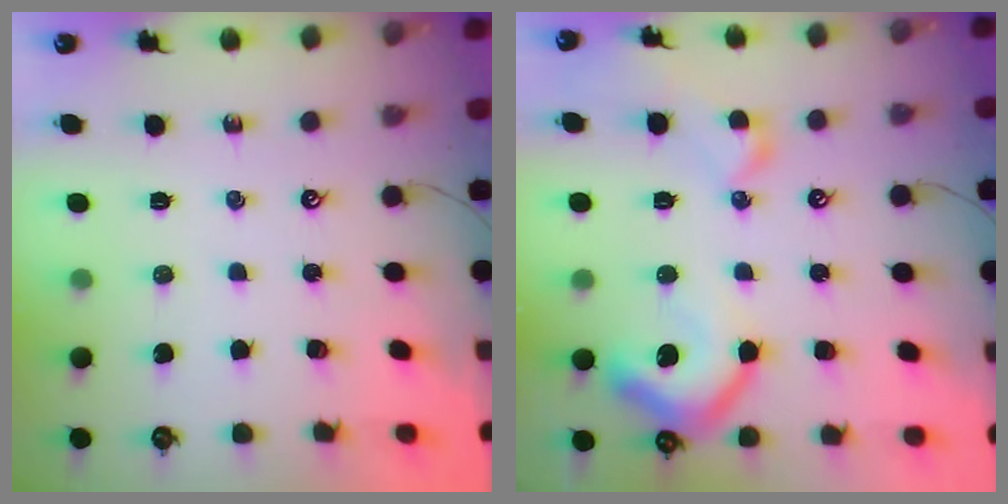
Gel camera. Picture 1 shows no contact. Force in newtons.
{"total": 13.4, "press": 13.3, "slide": 1.6}